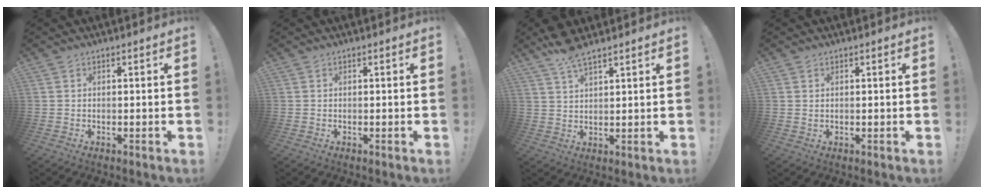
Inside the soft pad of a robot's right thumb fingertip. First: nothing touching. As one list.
[{"total": 0.0}, {"total": 6.7, "force": [5.4, 1.6, 3.6], "torque": [-0.065, -0.028, 0.098]}, {"total": 0.6, "force": [0.6, 0.1, 0.2], "torque": [0.003, -0.004, 0.010]}]